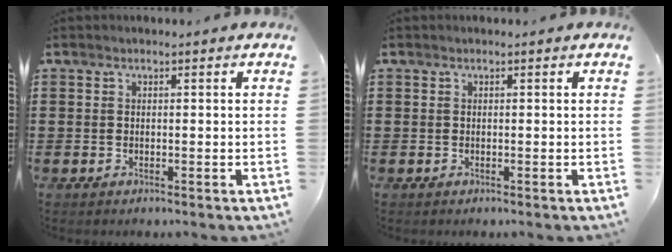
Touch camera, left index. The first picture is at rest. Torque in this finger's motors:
{"motor_torque": [-0.04, 0.04, 0.00, 0.00]}